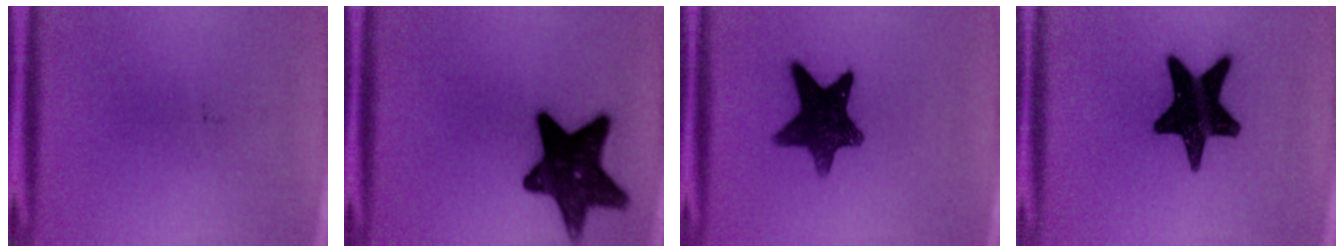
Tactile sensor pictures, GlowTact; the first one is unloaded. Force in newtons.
{"total": 15.5}
{"total": 12.8}
{"total": 18.6}